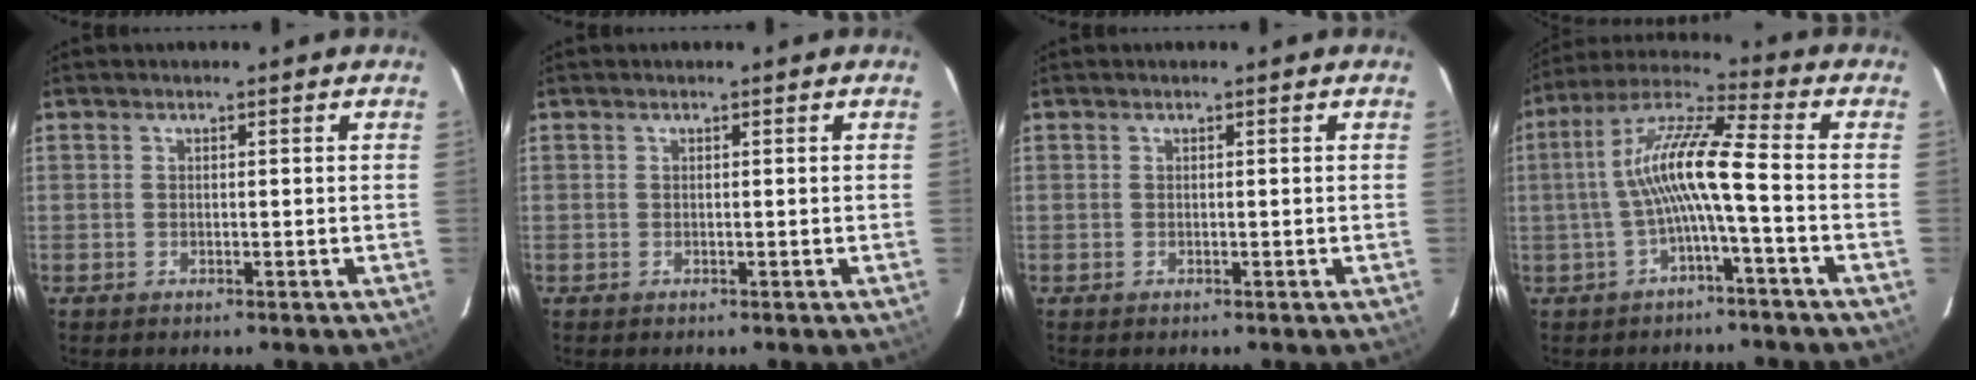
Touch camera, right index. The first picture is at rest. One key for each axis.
{"total": 0.0}
{"total": 0.0}
{"total": 10.6, "fx": -2.1, "fy": 0.4, "fz": 10.4, "tx": -0.217, "ty": 0.021, "tz": -0.039}